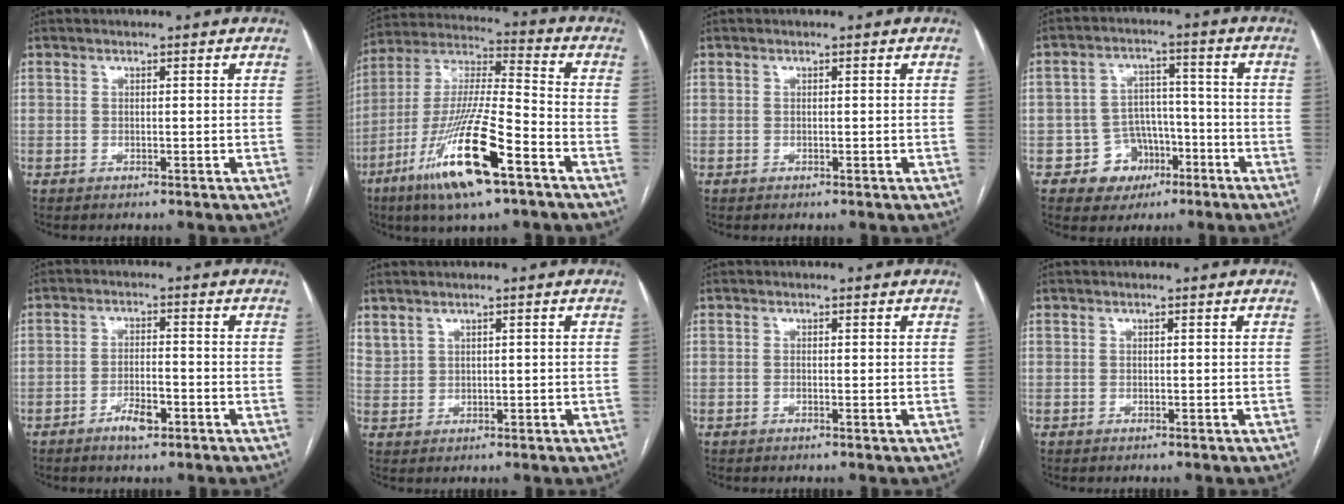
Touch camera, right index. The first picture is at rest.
{"total": 18.6, "force": [-9.5, 2.1, 15.9], "torque": [-0.338, -0.034, -0.173]}
{"total": 0.0}
{"total": 7.2, "force": [-3.3, 6.3, 1.1], "torque": [-0.001, 0.020, -0.042]}
{"total": 4.3, "force": [-2.4, 1.3, 3.3], "torque": [-0.059, 0.002, -0.040]}
{"total": 2.5, "force": [1.9, 1.4, 0.8], "torque": [-0.022, 0.009, 0.050]}
{"total": 0.6, "force": [-0.1, 0.1, 0.6], "torque": [-0.011, -0.002, -0.002]}
{"total": 0.0}